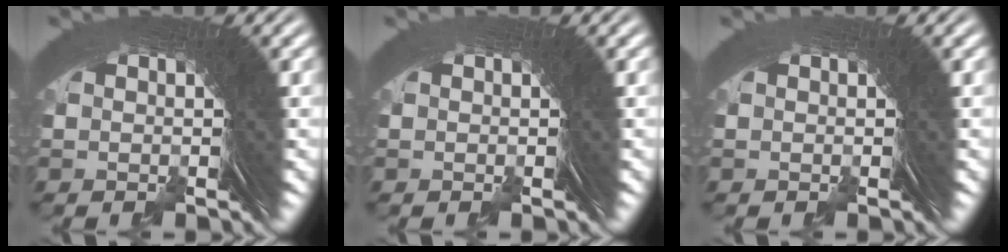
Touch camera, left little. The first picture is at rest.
{"total": 0.0}
{"total": 0.0}